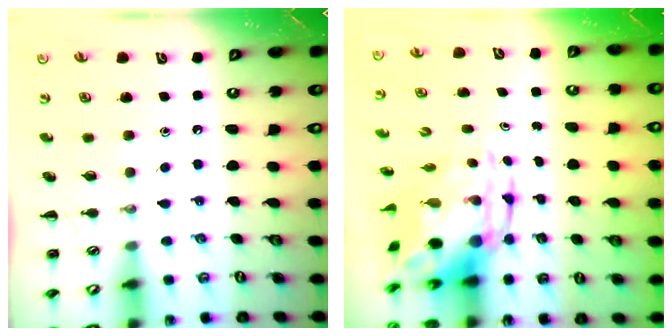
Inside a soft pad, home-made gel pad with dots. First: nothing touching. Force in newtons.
{"total": 7.4, "press": 7.2, "slide": 1.9}